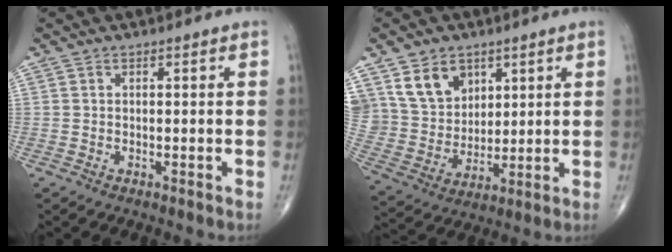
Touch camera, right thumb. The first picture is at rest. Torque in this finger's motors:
{"motor_torque": [-0.15, 0.47, 0.77, 0.75, 0.10]}